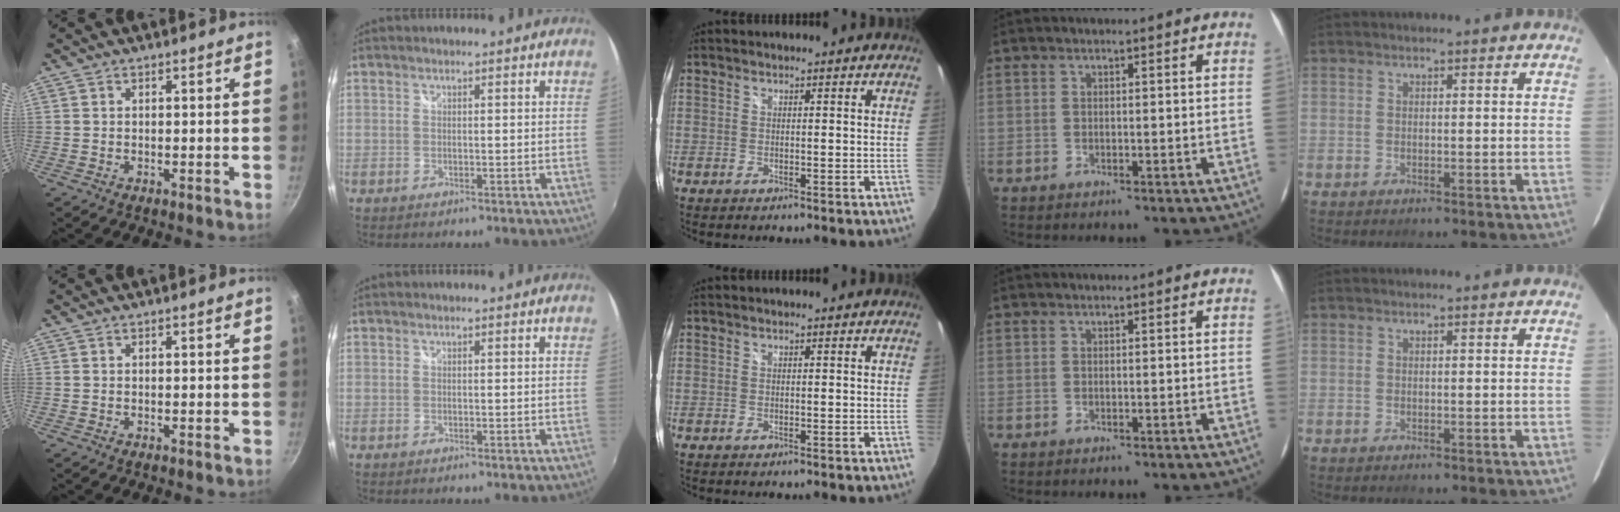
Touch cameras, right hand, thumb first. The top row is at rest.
{}